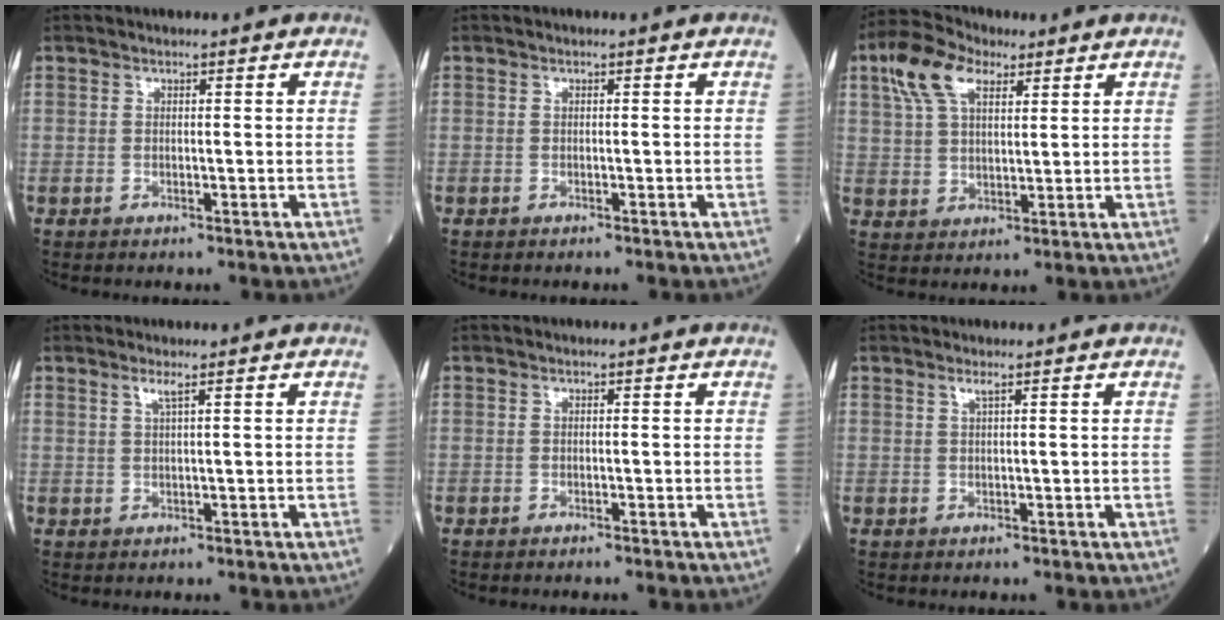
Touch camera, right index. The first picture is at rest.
{"total": 0.6, "force": [-0.4, 0.0, 0.4], "torque": [-0.008, 0.001, -0.004]}
{"total": 8.9, "force": [4.8, 4.2, 6.2], "torque": [-0.142, 0.025, 0.094]}
{"total": 1.3, "force": [0.8, -0.3, 1.0], "torque": [-0.029, 0.000, 0.020]}
{"total": 1.5, "force": [-1.3, 0.0, 0.8], "torque": [-0.013, 0.000, -0.013]}
{"total": 0.8, "force": [0.5, -0.2, 0.6], "torque": [-0.021, 0.001, 0.015]}